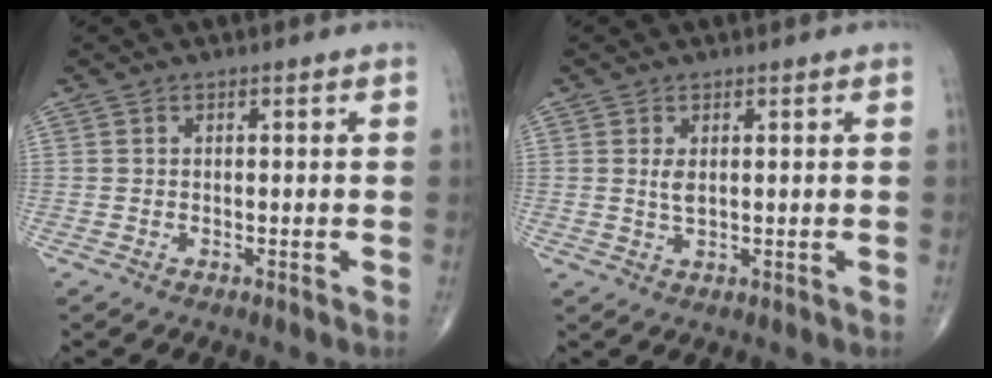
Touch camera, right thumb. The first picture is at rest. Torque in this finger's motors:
{"motor_torque": [0.23, 0.07, 0.18, -0.41, -0.01]}